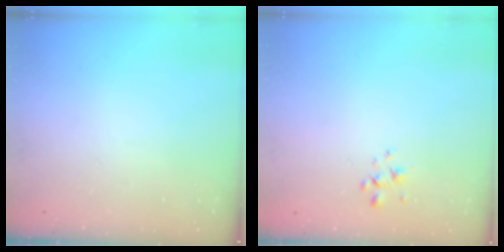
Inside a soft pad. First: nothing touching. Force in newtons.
{"total": 1.4, "press": 1.3, "slide": 0.6}